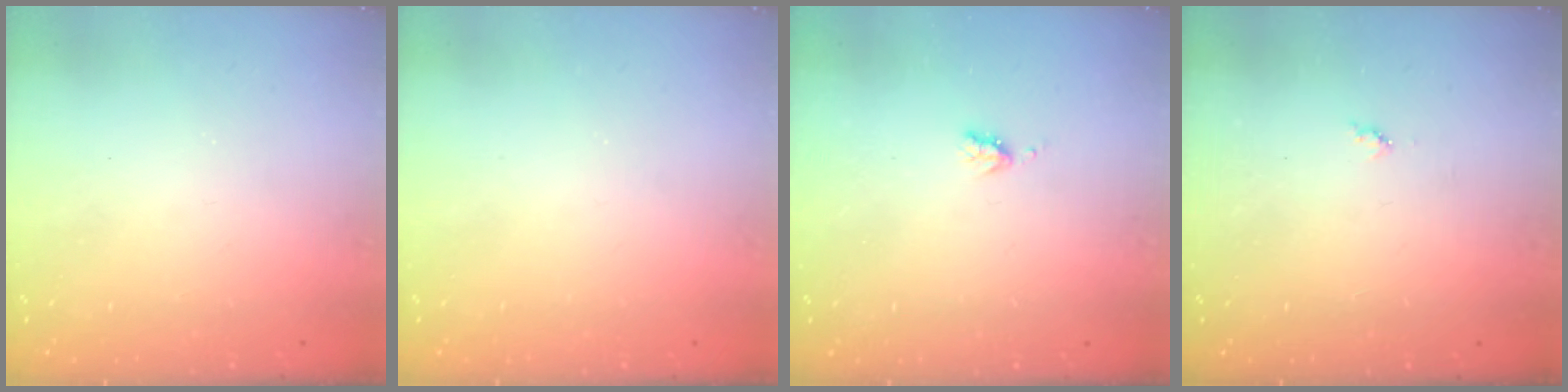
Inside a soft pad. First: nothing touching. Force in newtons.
{"total": 0.0}
{"total": 3.3, "press": 3.3, "slide": 0.6}
{"total": 3.9, "press": 3.9, "slide": 0.4}